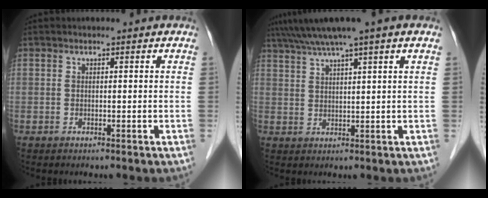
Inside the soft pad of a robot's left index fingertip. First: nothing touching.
{"total": 8.1, "force": [5.9, -0.6, 5.5], "torque": [-0.095, 0.039, 0.094]}